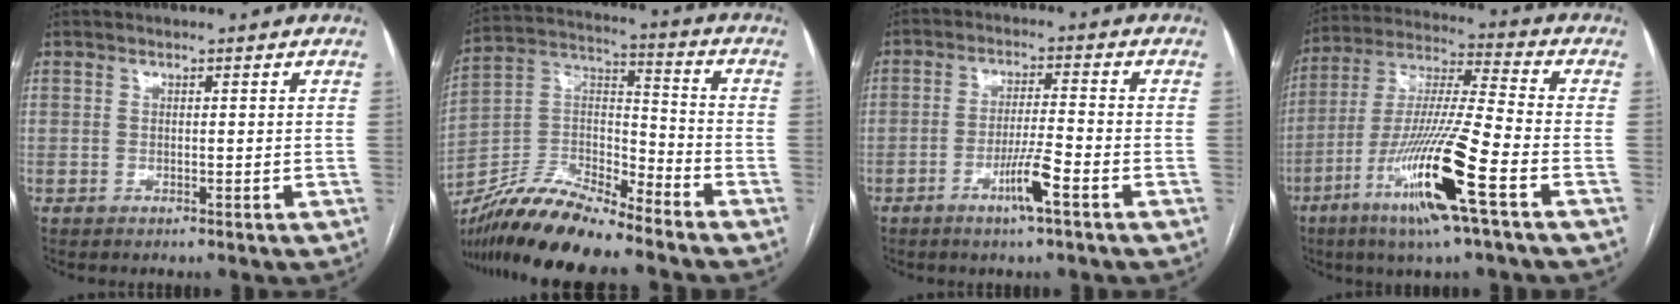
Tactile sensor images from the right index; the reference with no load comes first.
{"total": 15.7, "force": [-13.9, 1.9, 7.1], "torque": [-0.129, 0.008, -0.260]}
{"total": 6.0, "force": [-3.1, -0.2, 5.2], "torque": [-0.097, -0.007, -0.059]}
{"total": 17.1, "force": [-7.6, -0.2, 15.3], "torque": [-0.312, -0.023, -0.142]}